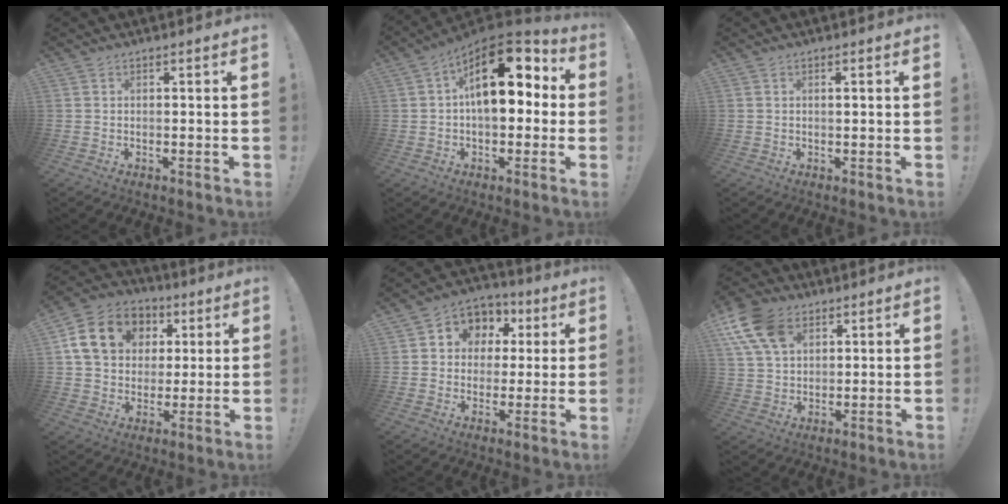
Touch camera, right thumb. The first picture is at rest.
{"total": 18.2, "force": [4.1, 9.9, 14.8], "torque": [-0.214, -0.007, 0.068]}
{"total": 1.0, "force": [0.3, -0.1, 1.0], "torque": [-0.006, -0.005, 0.000]}
{"total": 16.8, "force": [5.5, 13.4, 8.5], "torque": [-0.118, -0.005, 0.117]}
{"total": 7.7, "force": [1.0, 7.3, 2.3], "torque": [-0.029, -0.008, 0.024]}
{"total": 14.5, "force": [6.8, 9.6, 8.4], "torque": [-0.155, -0.026, 0.133]}